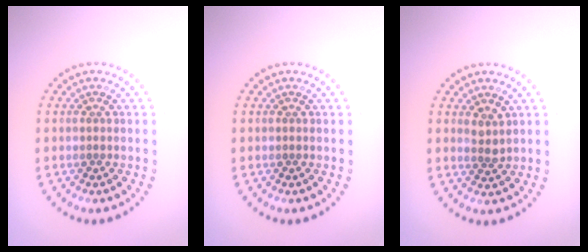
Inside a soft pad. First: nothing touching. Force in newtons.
{"total": 0.0}
{"total": 1.4, "press": 1.2, "slide": 0.8}